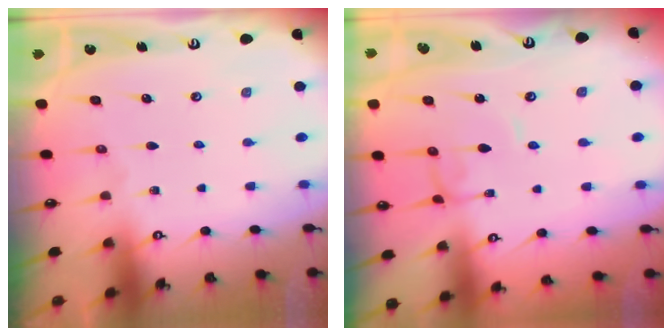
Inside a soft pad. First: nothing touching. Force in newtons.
{"total": 2.1, "press": 2.1, "slide": 0.1}